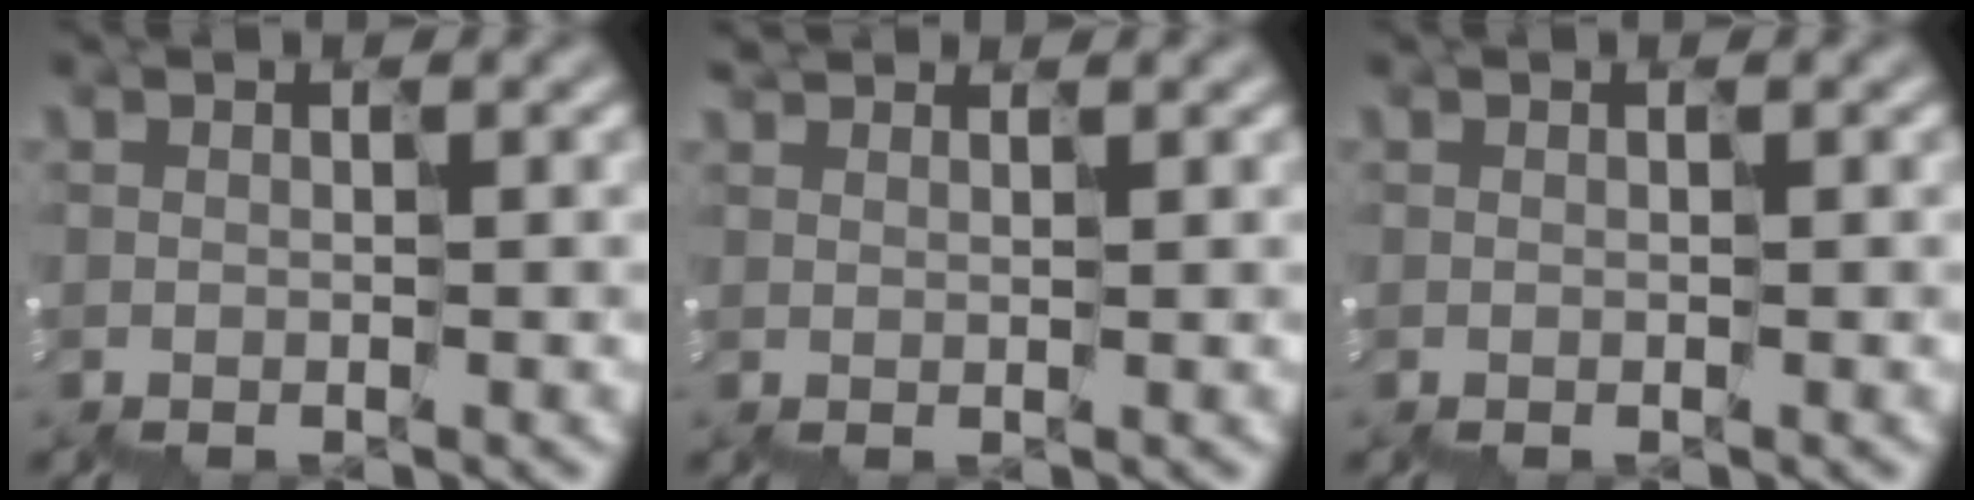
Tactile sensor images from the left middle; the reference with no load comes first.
{"total": 1.4, "force": [1.2, 0.5, 0.3], "torque": [-0.009, 0.018, 0.023]}
{"total": 0.0}